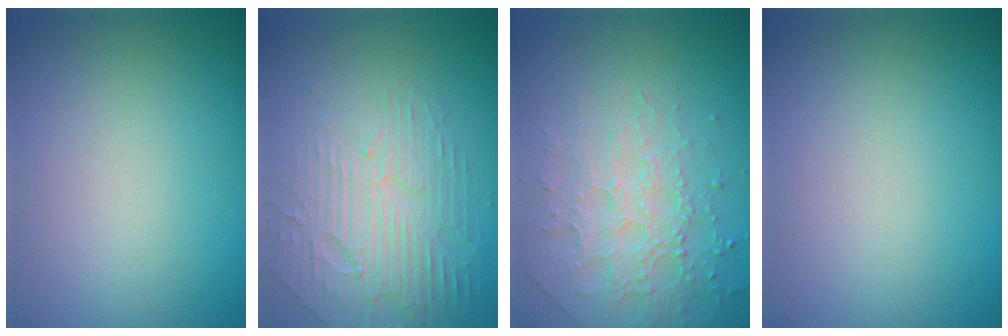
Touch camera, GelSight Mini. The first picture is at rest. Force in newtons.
{"total": 5.2, "press": 4.2, "slide": 3.0}
{"total": 3.4, "press": 3.3, "slide": 1.1}
{"total": 0.0}